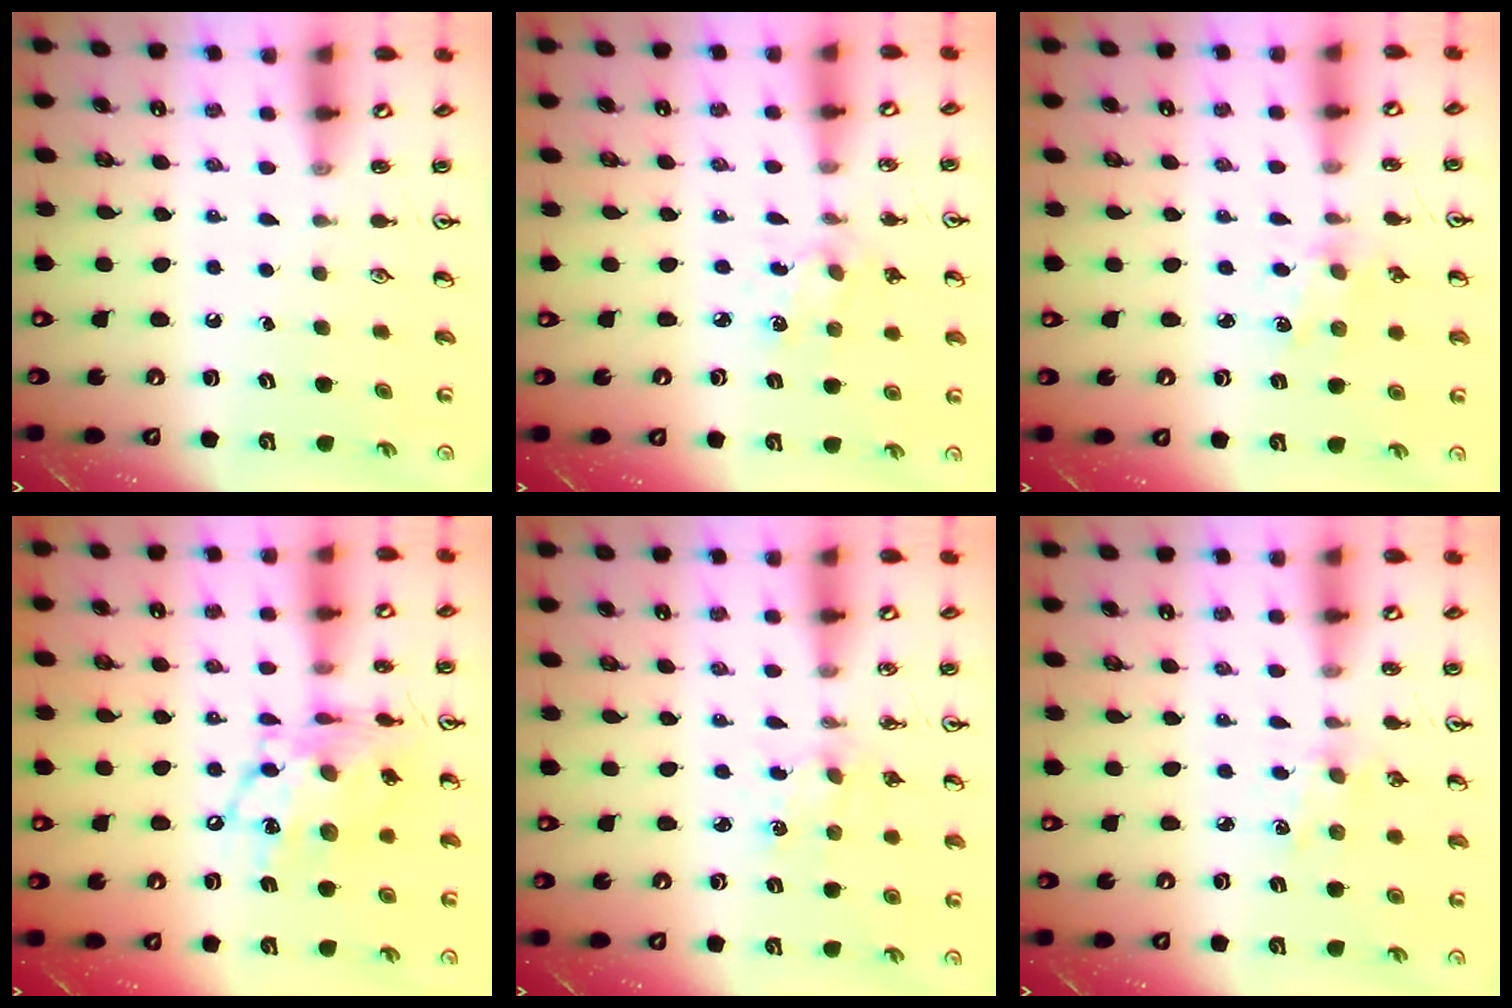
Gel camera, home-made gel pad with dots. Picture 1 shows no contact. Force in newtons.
{"total": 2.1, "press": 2.0, "slide": 0.7}
{"total": 2.9, "press": 2.8, "slide": 0.4}
{"total": 14.8, "press": 14.7, "slide": 1.4}
{"total": 2.7, "press": 2.6, "slide": 0.4}
{"total": 2.9, "press": 2.8, "slide": 0.5}